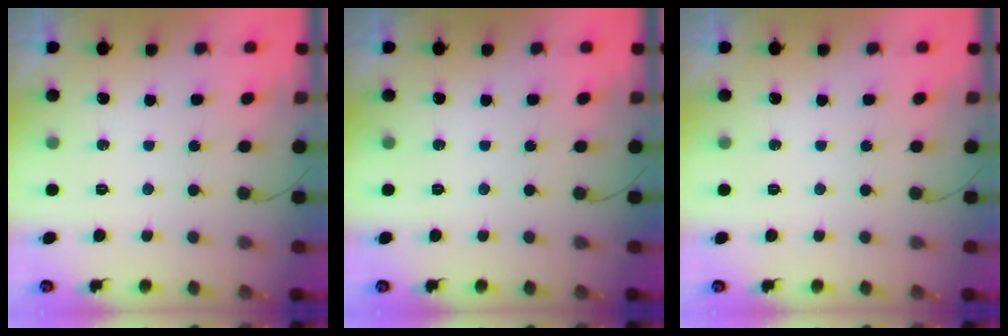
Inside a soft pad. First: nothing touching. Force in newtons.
{"total": 0.0}
{"total": 0.0}